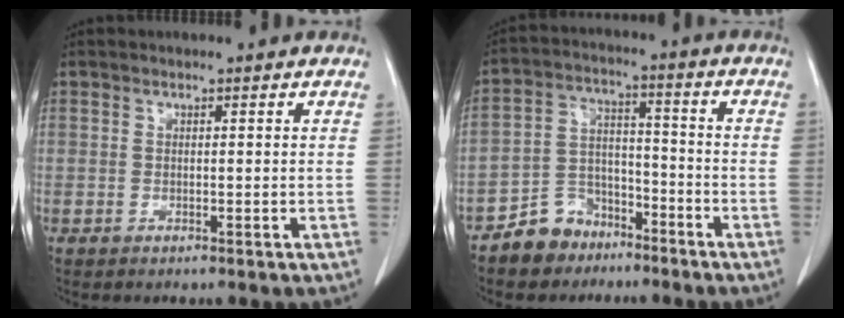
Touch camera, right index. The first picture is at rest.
{"total": 7.8, "force": [-5.7, 5.2, 1.2], "torque": [-0.020, 0.020, -0.100]}